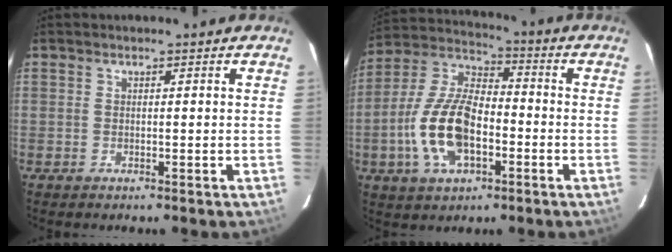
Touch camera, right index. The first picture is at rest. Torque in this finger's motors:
{"motor_torque": [2.14, 0.00, 1.05, 0.21]}